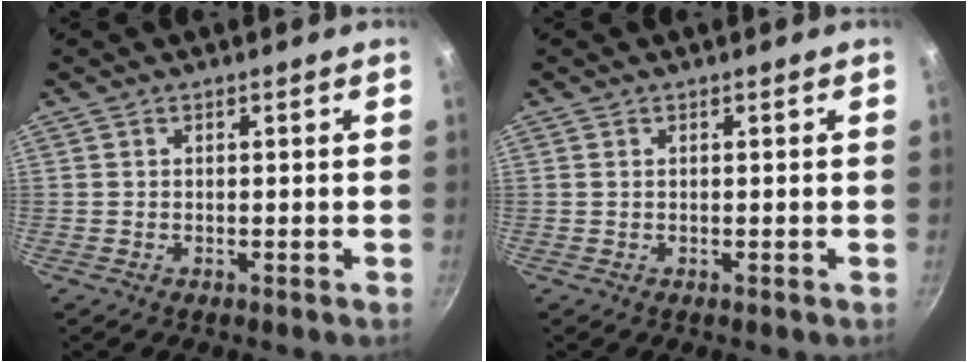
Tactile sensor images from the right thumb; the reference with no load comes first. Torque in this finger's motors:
{"motor_torque": [-0.27, 0.14, 0.22, 0.07, 0.05]}